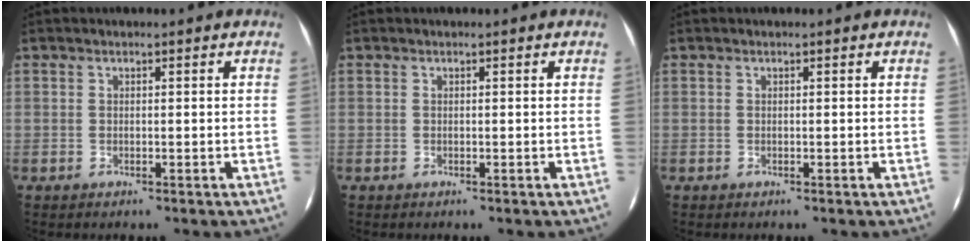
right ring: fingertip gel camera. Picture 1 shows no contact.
{"total": 0.0}
{"total": 0.0}